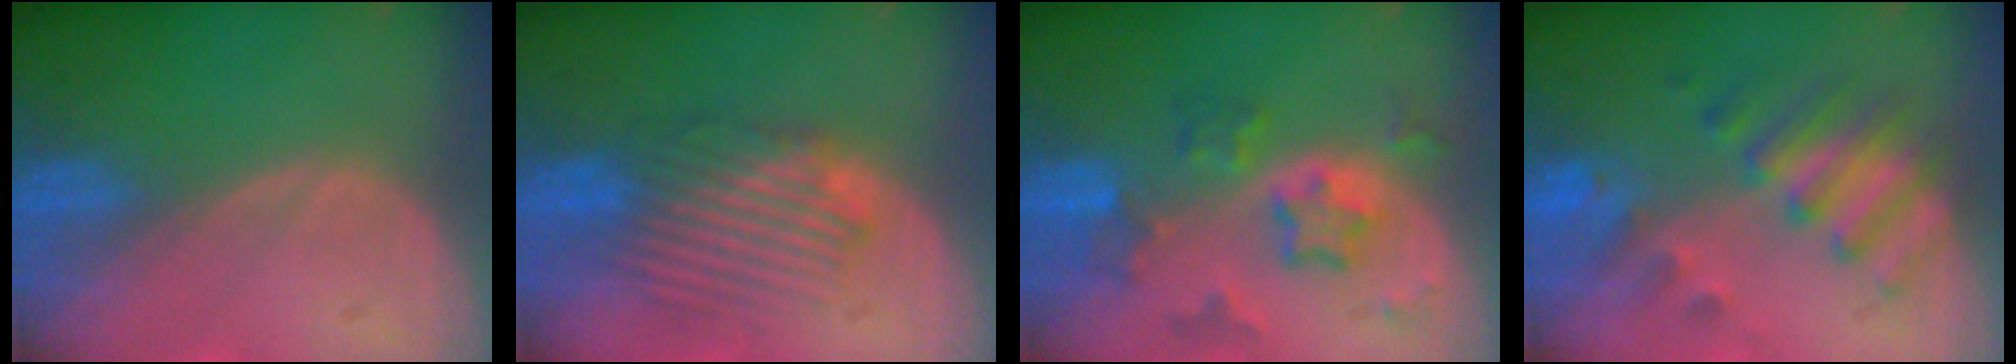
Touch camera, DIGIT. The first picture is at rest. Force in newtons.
{"total": 6.6, "press": 6.4, "slide": 1.6}
{"total": 7.2, "press": 6.5, "slide": 3.1}
{"total": 7.4, "press": 7.3, "slide": 1.1}